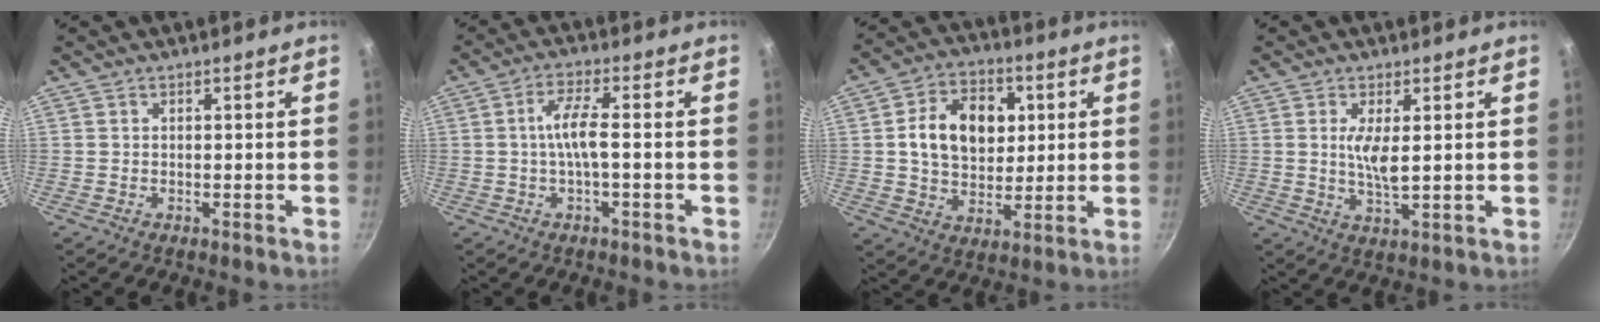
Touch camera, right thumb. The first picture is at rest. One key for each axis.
{"total": 5.3, "fx": -0.8, "fy": 0.8, "fz": 5.2, "tx": -0.111, "ty": 0.017, "tz": -0.019}
{"total": 14.5, "fx": 2.7, "fy": 10.6, "fz": 9.5, "tx": -0.118, "ty": 0.005, "tz": 0.038}
{"total": 5.0, "fx": 1.0, "fy": 1.3, "fz": 4.8, "tx": -0.094, "ty": -0.012, "tz": 0.022}